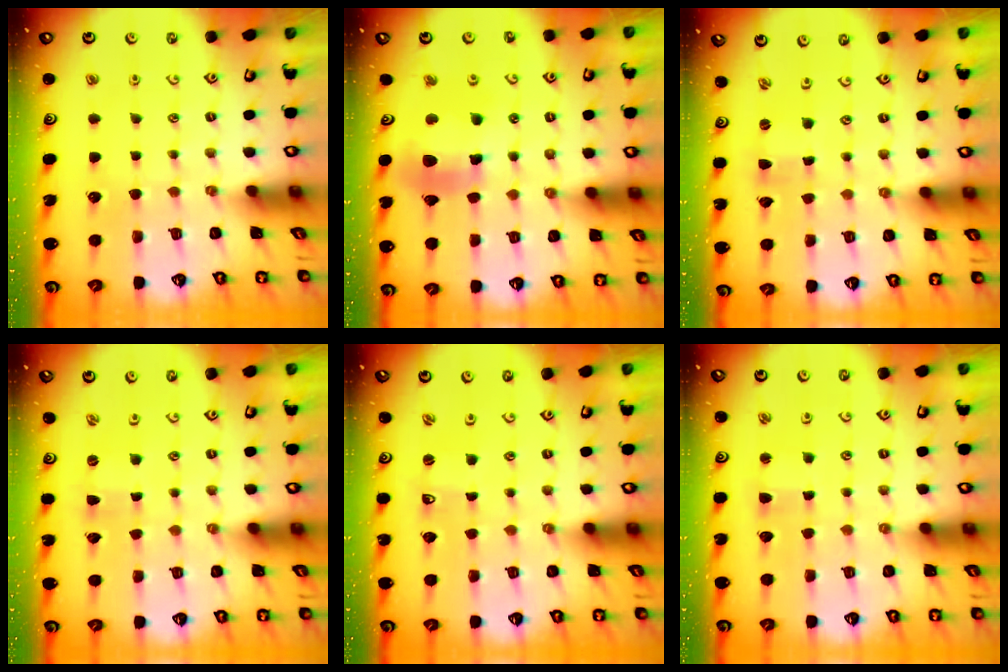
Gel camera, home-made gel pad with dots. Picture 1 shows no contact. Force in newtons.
{"total": 12.6, "press": 12.5, "slide": 1.8}
{"total": 0.0}
{"total": 0.5, "press": 0.4, "slide": 0.3}
{"total": 0.8, "press": 0.7, "slide": 0.2}
{"total": 2.2, "press": 2.2, "slide": 0.3}